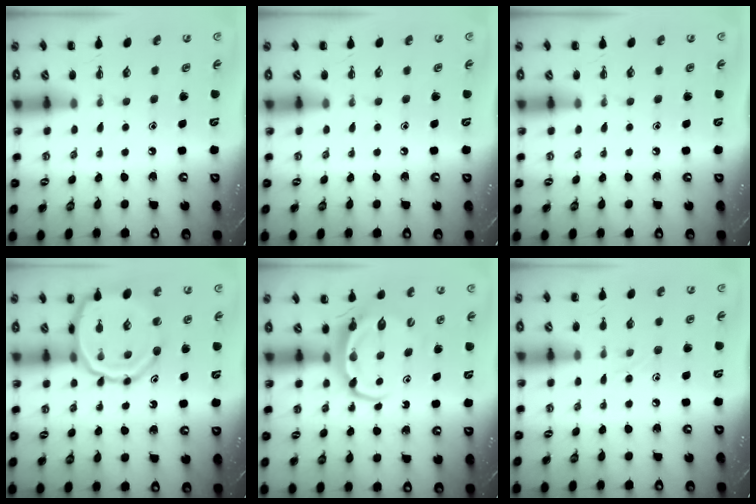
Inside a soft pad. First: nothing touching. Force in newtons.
{"total": 0.0}
{"total": 0.0}
{"total": 13.8, "press": 13.8, "slide": 1.4}
{"total": 6.2, "press": 6.1, "slide": 0.8}
{"total": 5.3, "press": 5.0, "slide": 1.8}